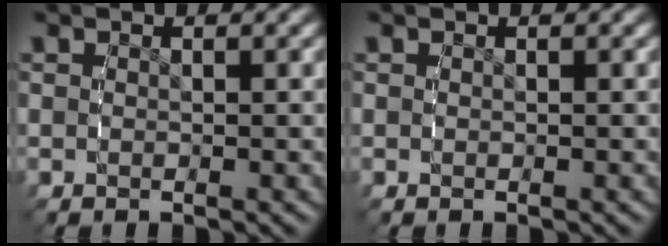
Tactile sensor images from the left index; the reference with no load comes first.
{"total": 0.0}